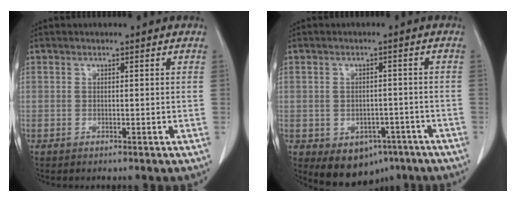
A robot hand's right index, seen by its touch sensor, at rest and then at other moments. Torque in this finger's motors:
{"motor_torque": [-0.22, -0.12, -0.08, -0.05]}